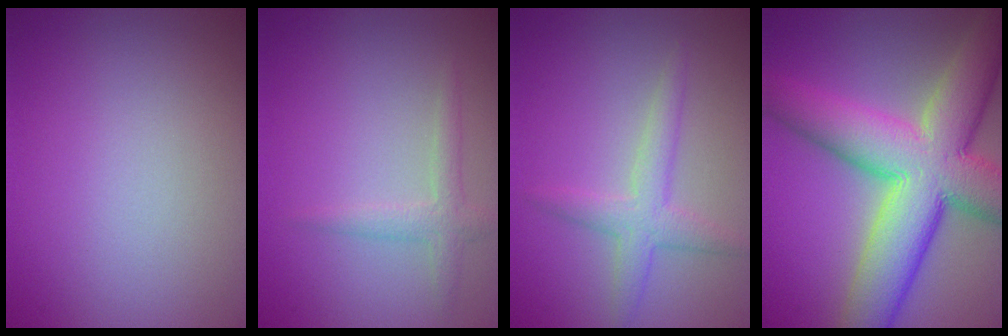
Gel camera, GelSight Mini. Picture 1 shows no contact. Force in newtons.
{"total": 1.7, "press": 1.7, "slide": 0.1}
{"total": 2.7, "press": 2.7, "slide": 0.0}
{"total": 12.2, "press": 12.2, "slide": 0.8}